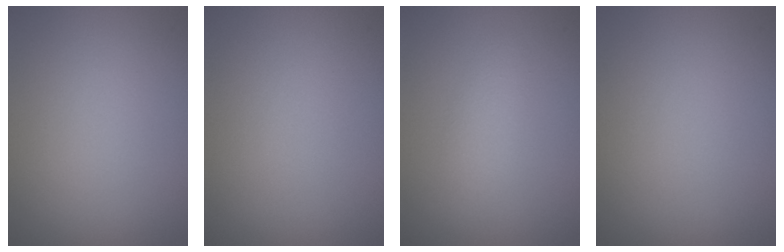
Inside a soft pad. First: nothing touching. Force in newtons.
{"total": 0.0}
{"total": 1.8, "press": 1.8, "slide": 0.0}
{"total": 0.0}